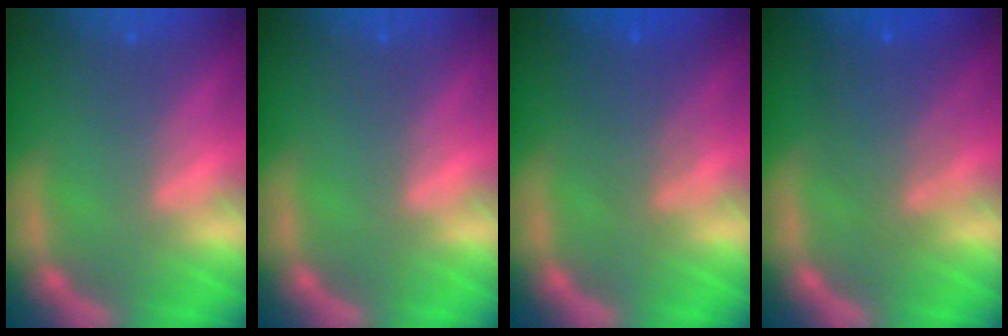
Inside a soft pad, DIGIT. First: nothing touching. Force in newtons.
{"total": 0.0}
{"total": 3.6}
{"total": 5.0}